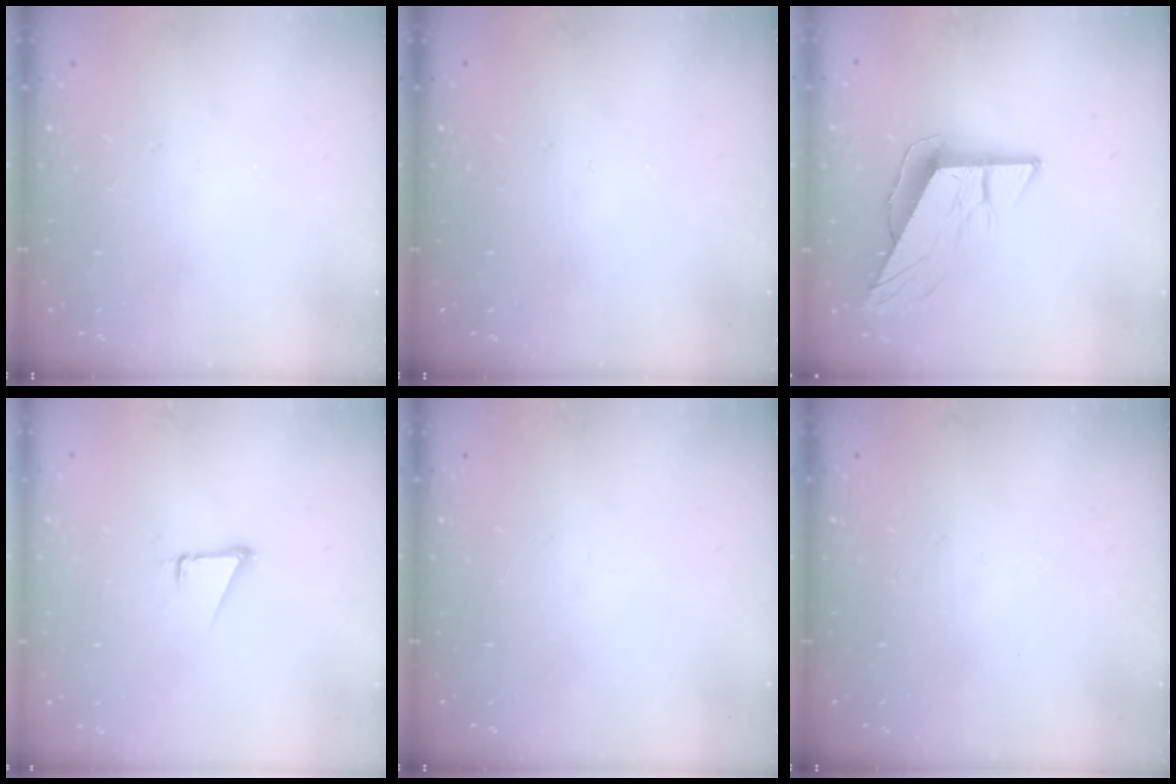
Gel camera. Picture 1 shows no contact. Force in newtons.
{"total": 0.0}
{"total": 9.9, "press": 9.9, "slide": 0.4}
{"total": 1.9, "press": 1.9, "slide": 0.0}
{"total": 0.0}
{"total": 0.0}